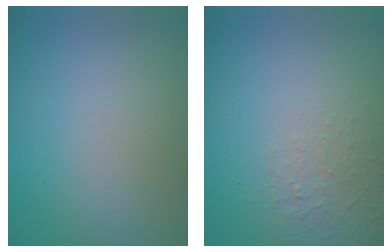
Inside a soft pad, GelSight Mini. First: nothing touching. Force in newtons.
{"total": 1.3, "press": 0.4, "slide": 1.2}